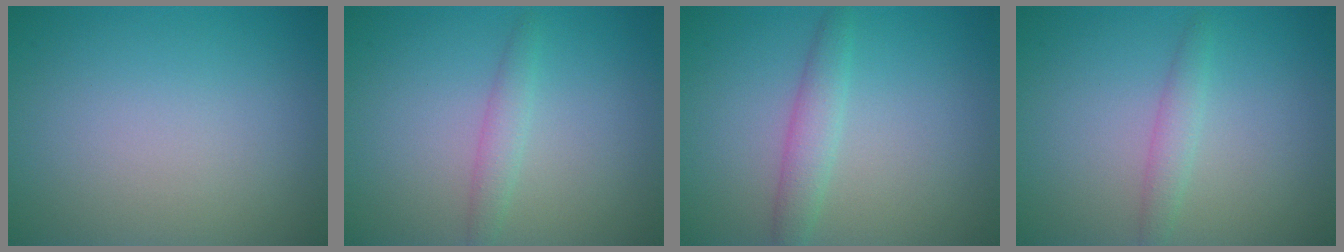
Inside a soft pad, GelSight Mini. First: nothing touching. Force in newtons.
{"total": 1.6, "press": 1.6, "slide": 0.0}
{"total": 2.2, "press": 2.2, "slide": 0.1}
{"total": 1.6, "press": 1.6, "slide": 0.0}